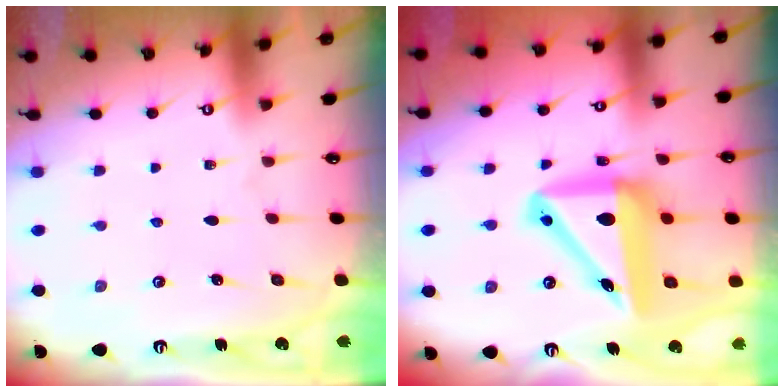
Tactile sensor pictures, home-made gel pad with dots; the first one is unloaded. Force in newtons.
{"total": 14.5, "press": 14.3, "slide": 2.8}